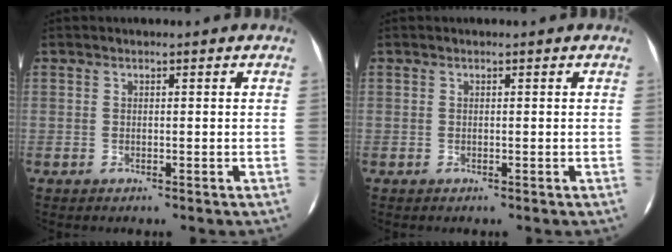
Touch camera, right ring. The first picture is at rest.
{"total": 0.0}